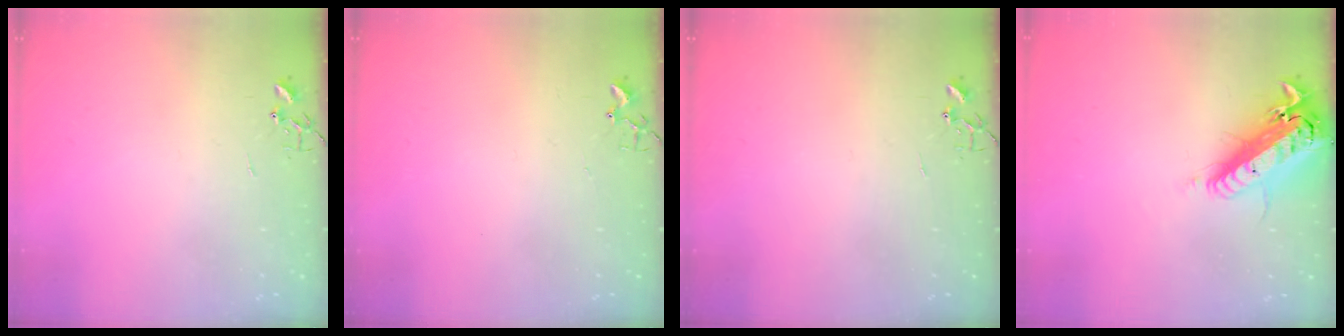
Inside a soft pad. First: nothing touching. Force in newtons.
{"total": 1.9, "press": 1.9, "slide": 0.2}
{"total": 0.0}
{"total": 19.3, "press": 18.8, "slide": 4.3}